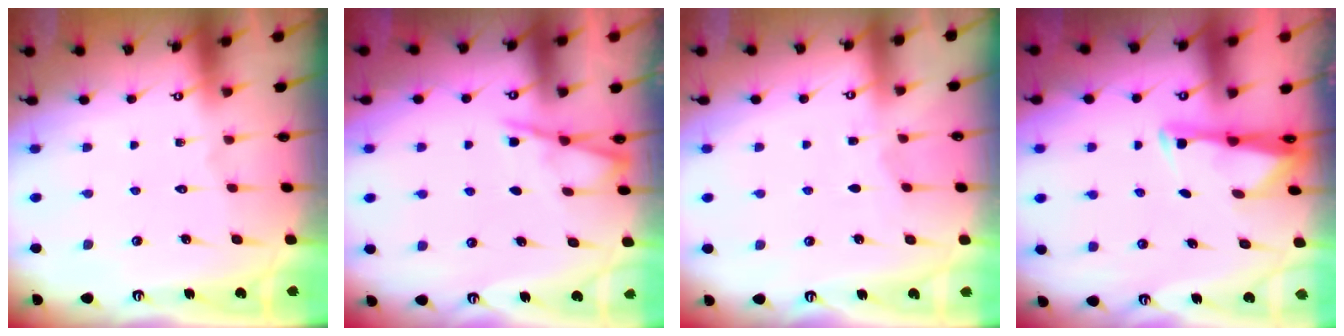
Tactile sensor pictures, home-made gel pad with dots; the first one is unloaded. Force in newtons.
{"total": 5.4, "press": 5.3, "slide": 0.7}
{"total": 2.9, "press": 2.9, "slide": 0.3}
{"total": 2.6, "press": 2.6, "slide": 0.4}